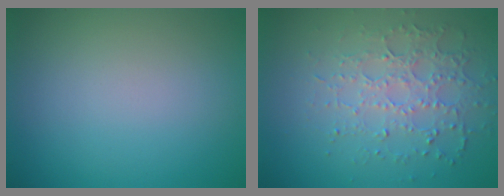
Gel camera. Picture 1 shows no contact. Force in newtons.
{"total": 3.4, "press": 3.2, "slide": 1.3}